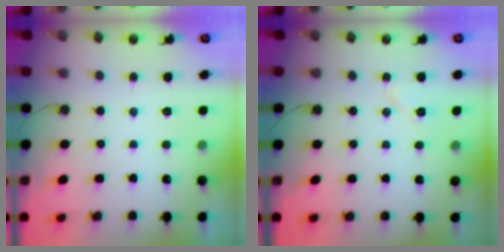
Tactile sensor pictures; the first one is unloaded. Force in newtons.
{"total": 5.5, "press": 5.4, "slide": 0.9}